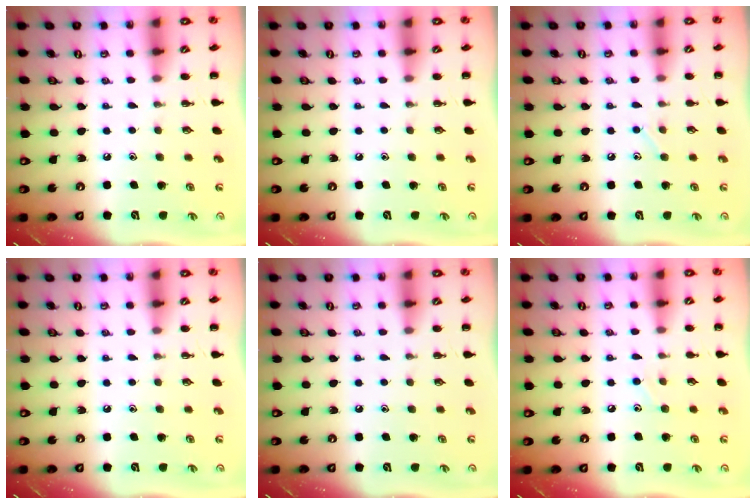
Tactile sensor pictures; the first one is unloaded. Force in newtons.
{"total": 0.0}
{"total": 5.2, "press": 5.0, "slide": 1.4}
{"total": 0.0}
{"total": 0.0}
{"total": 5.1, "press": 4.8, "slide": 1.6}